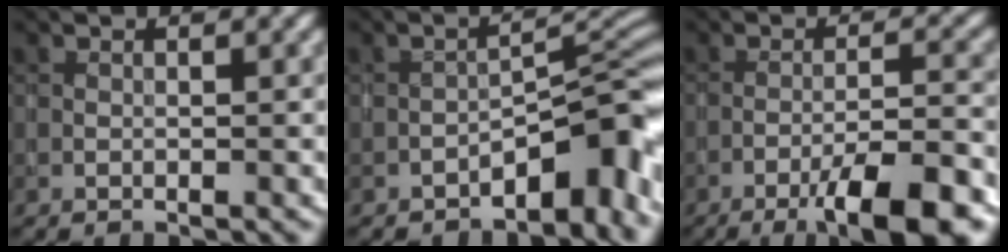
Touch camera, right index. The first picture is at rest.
{"total": 6.5, "force": [-4.2, 2.3, 4.4], "torque": [-0.040, 0.015, -0.070]}
{"total": 8.2, "force": [-5.2, 1.3, 6.2], "torque": [-0.092, 0.012, -0.079]}